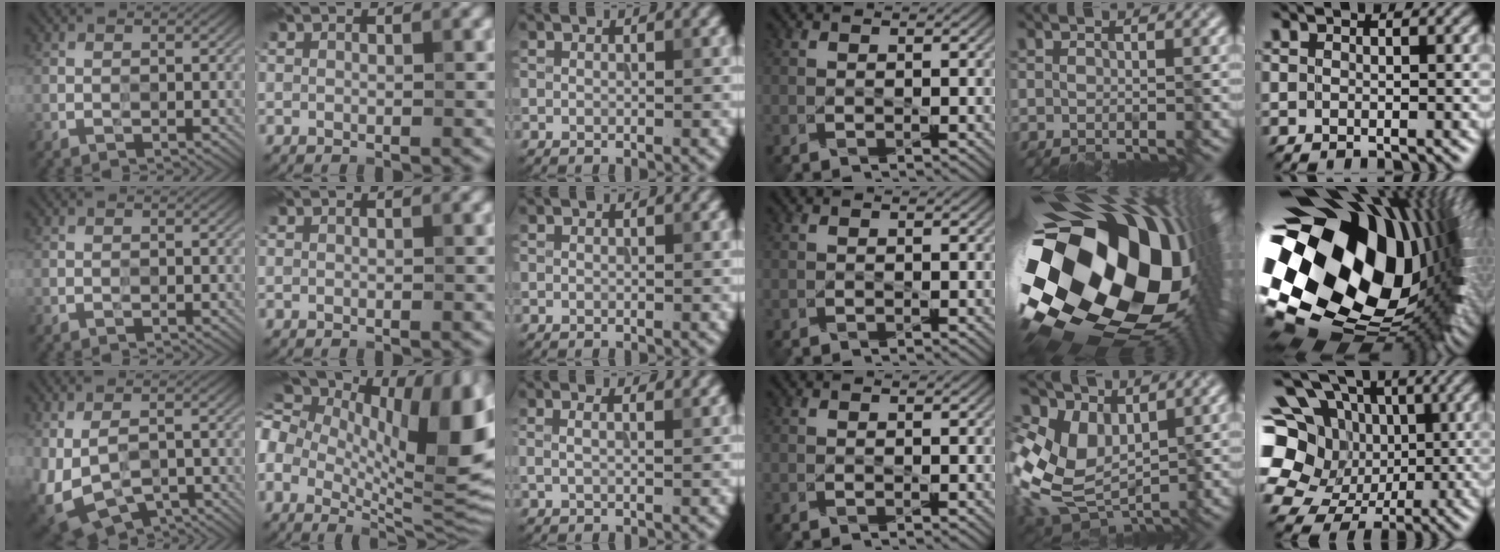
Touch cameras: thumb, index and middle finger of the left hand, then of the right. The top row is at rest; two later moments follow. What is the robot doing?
{"motion": "wipe", "object": "plastic plate"}